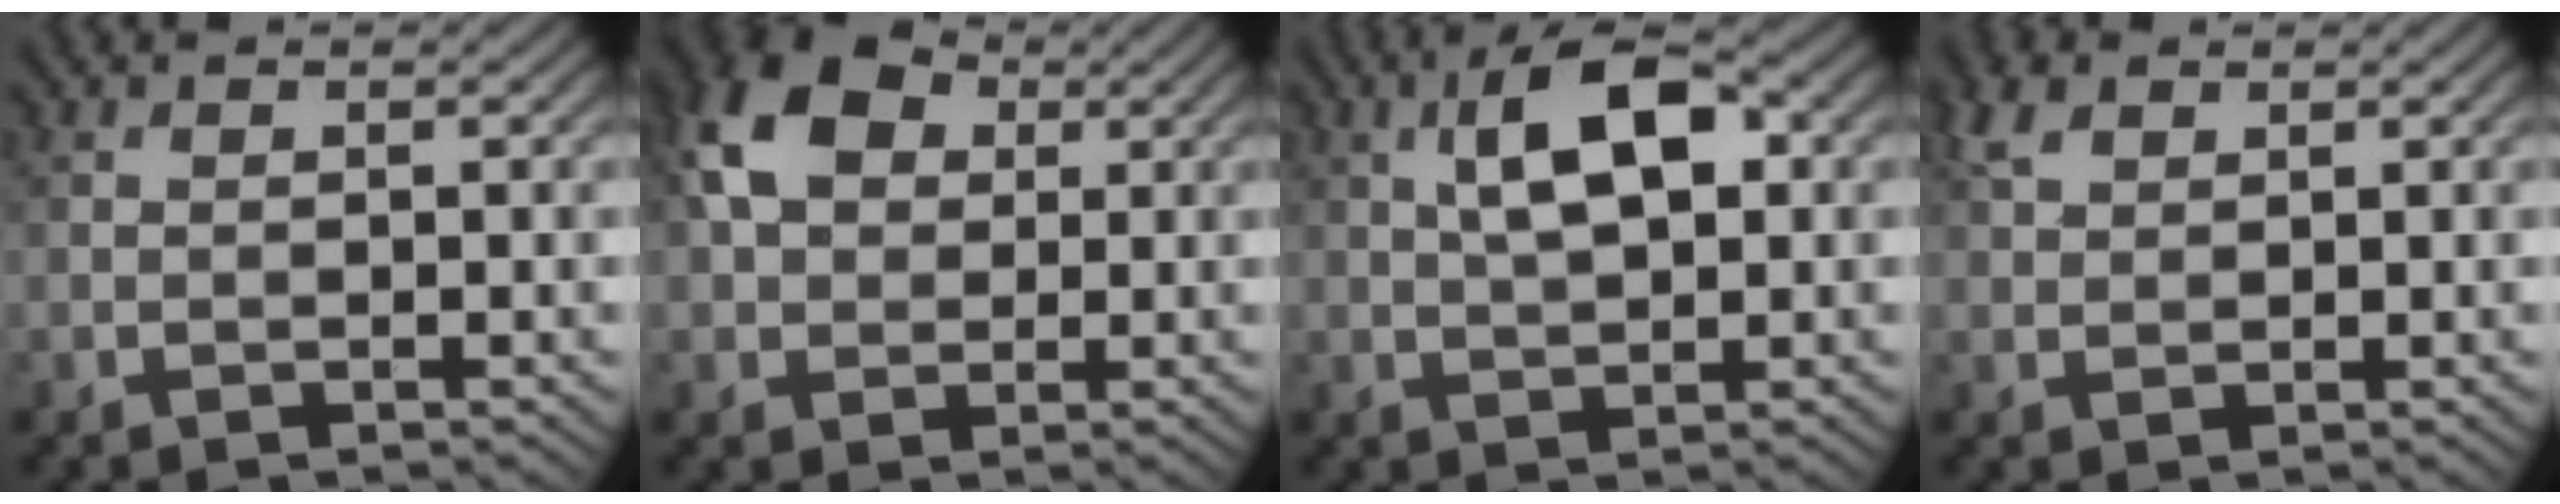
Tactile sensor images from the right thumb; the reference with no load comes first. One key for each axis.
{"total": 8.6, "fx": 2.5, "fy": 6.3, "fz": 5.4, "tx": -0.127, "ty": 0.021, "tz": 0.038}
{"total": 7.5, "fx": 2.0, "fy": 3.4, "fz": 6.4, "tx": -0.118, "ty": 0.013, "tz": 0.031}
{"total": 2.9, "fx": 1.8, "fy": 1.7, "fz": 1.6, "tx": -0.039, "ty": 0.009, "tz": 0.035}